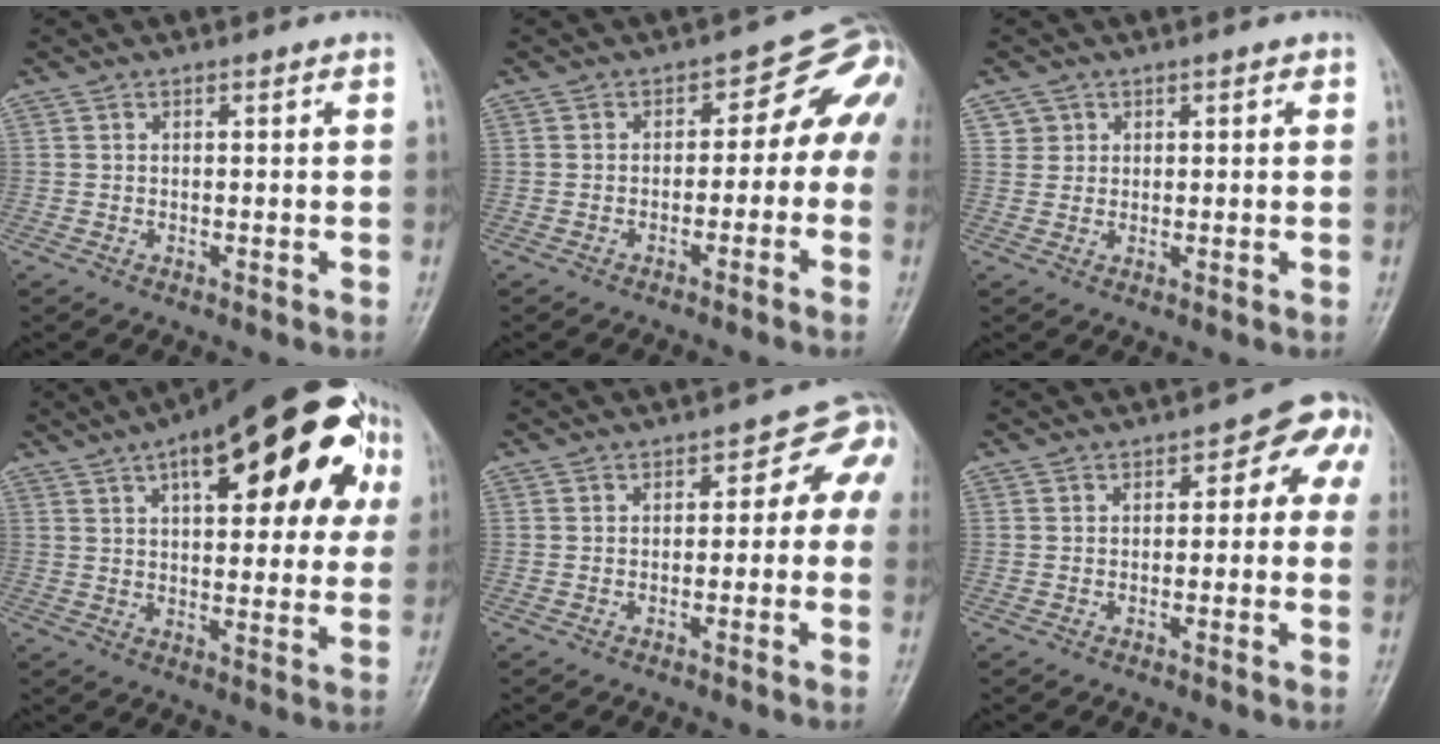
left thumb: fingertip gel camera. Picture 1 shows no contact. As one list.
[{"total": 7.9, "force": [-1.7, 5.5, 5.4], "torque": [-0.030, 0.047, -0.030]}, {"total": 2.4, "force": [1.0, 2.1, -0.1], "torque": [0.027, -0.002, 0.009]}, {"total": 26.9, "force": [10.5, 10.6, 22.4], "torque": [-0.291, 0.023, 0.140]}, {"total": 6.0, "force": [-0.8, 4.2, 4.2], "torque": [-0.007, 0.029, -0.022]}, {"total": 6.1, "force": [0.1, 4.0, 4.6], "torque": [-0.009, 0.028, -0.013]}]